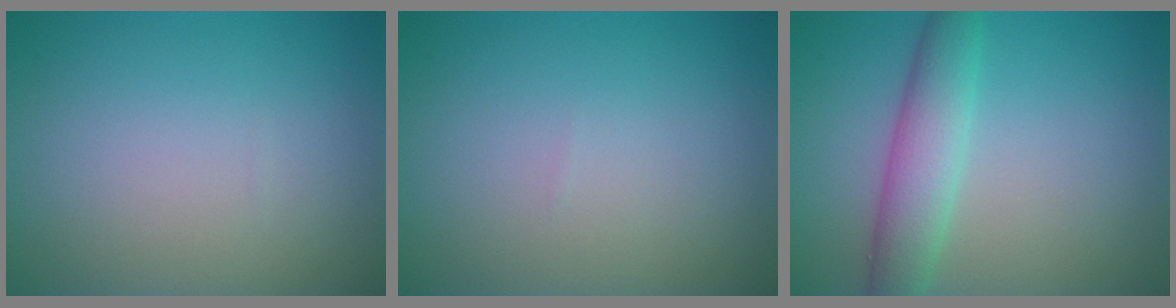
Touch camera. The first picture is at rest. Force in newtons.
{"total": 0.0}
{"total": 4.2, "press": 4.2, "slide": 0.2}